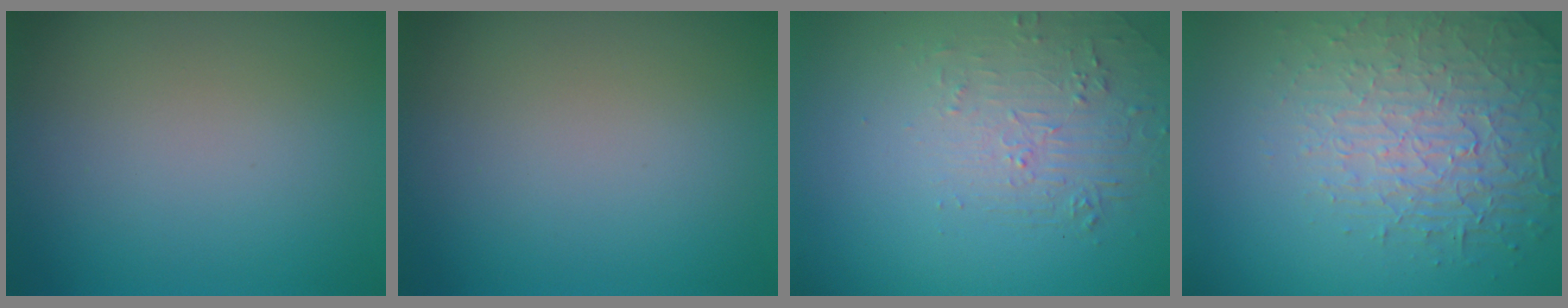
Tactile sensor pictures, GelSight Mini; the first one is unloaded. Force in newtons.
{"total": 0.0}
{"total": 2.1, "press": 0.9, "slide": 1.9}
{"total": 3.9, "press": 3.7, "slide": 1.2}